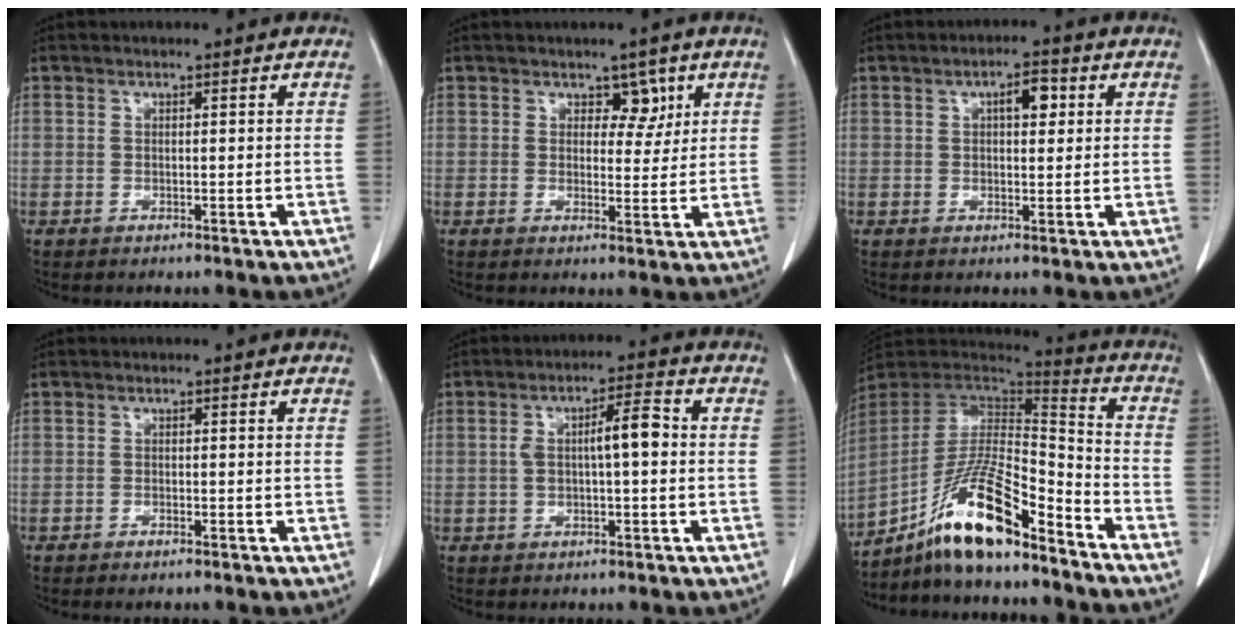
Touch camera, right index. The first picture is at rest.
{"total": 3.5, "force": [1.9, 2.2, 2.0], "torque": [-0.013, 0.001, 0.026]}
{"total": 3.7, "force": [1.2, 1.5, 3.2], "torque": [-0.050, 0.009, 0.015]}
{"total": 0.6, "force": [-0.5, 0.1, 0.3], "torque": [-0.009, -0.001, -0.007]}
{"total": 5.9, "force": [0.4, 1.3, 5.8], "torque": [-0.103, 0.025, 0.010]}
{"total": 16.0, "force": [-11.2, 2.8, 11.1], "torque": [-0.210, 0.010, -0.200]}